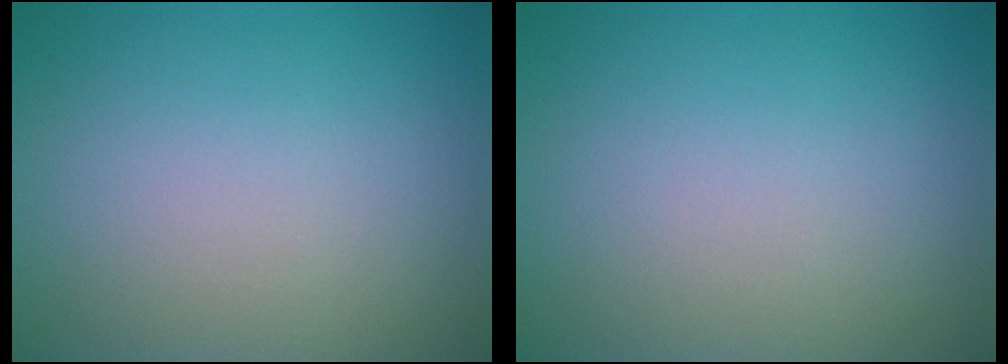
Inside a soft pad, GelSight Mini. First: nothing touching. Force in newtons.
{"total": 0.0}